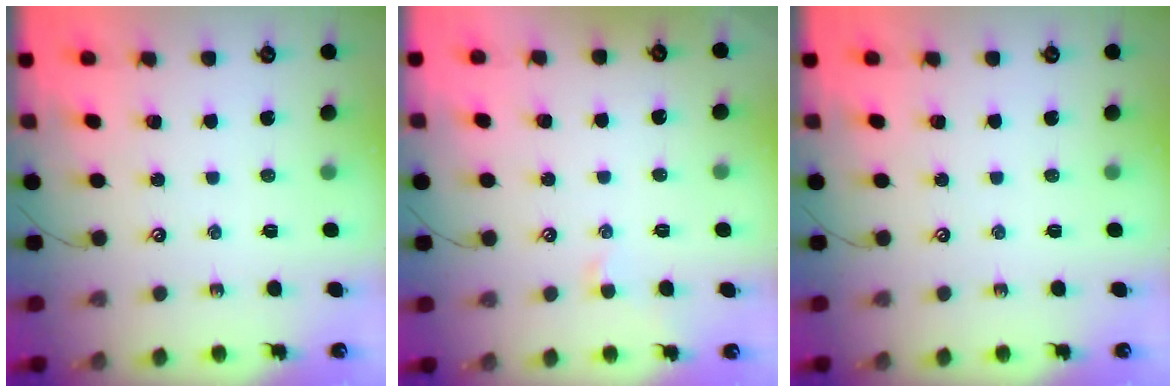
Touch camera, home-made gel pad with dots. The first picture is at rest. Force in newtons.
{"total": 0.6, "press": 0.1, "slide": 0.5}
{"total": 0.0}